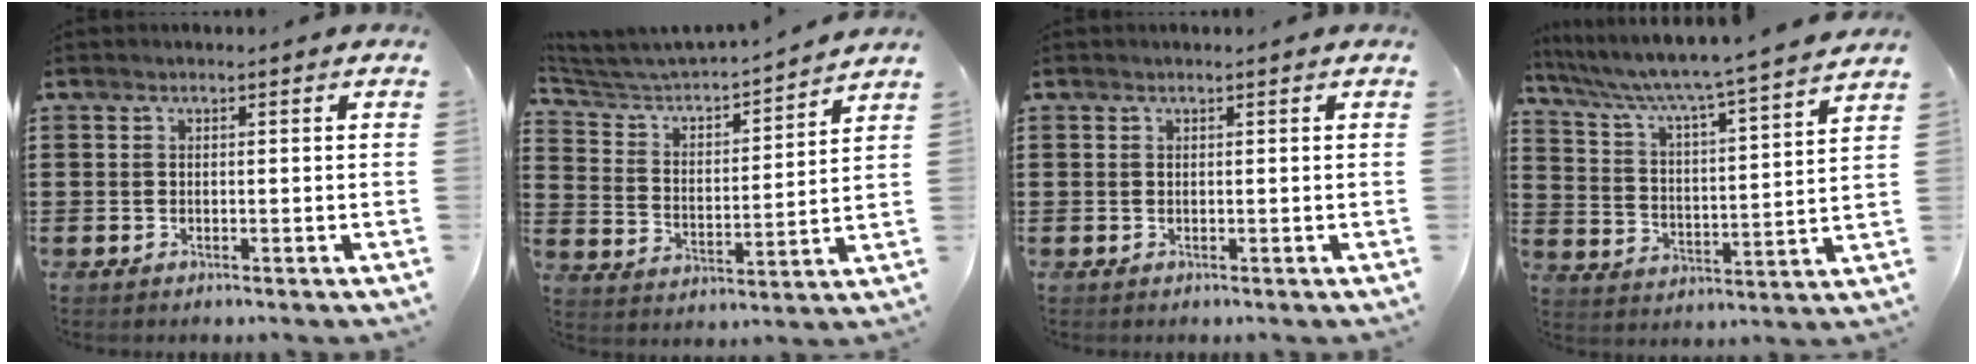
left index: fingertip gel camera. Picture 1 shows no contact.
{"total": 3.9, "force": [3.7, 0.9, 0.9], "torque": [-0.042, -0.033, 0.051]}
{"total": 0.0}
{"total": 4.6, "force": [4.0, -0.7, 2.1], "torque": [-0.062, -0.045, 0.054]}